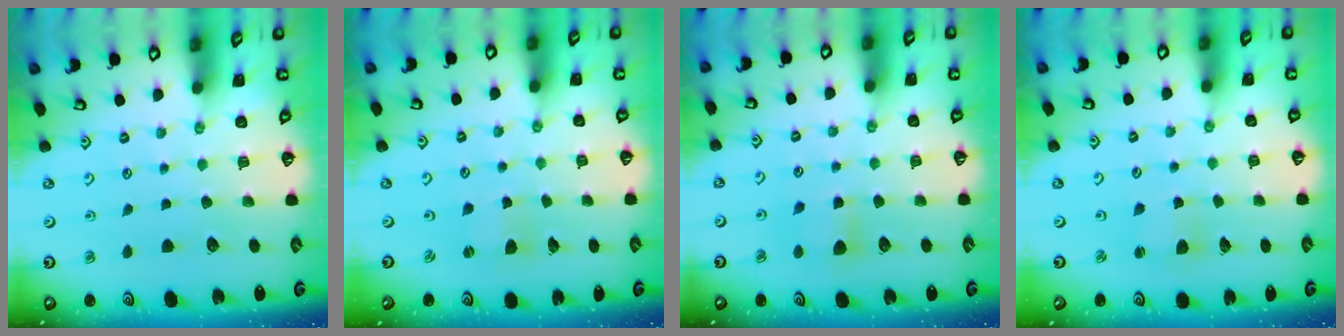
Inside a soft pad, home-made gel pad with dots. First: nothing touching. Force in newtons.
{"total": 1.0, "press": 1.0, "slide": 0.2}
{"total": 4.9, "press": 4.9, "slide": 0.6}
{"total": 2.5, "press": 2.5, "slide": 0.1}